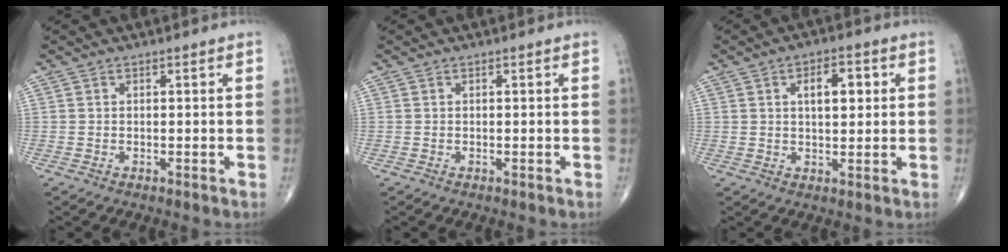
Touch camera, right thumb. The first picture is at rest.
{"total": 0.0}
{"total": 6.4, "force": [1.7, 3.2, 5.3], "torque": [-0.064, 0.002, 0.026]}